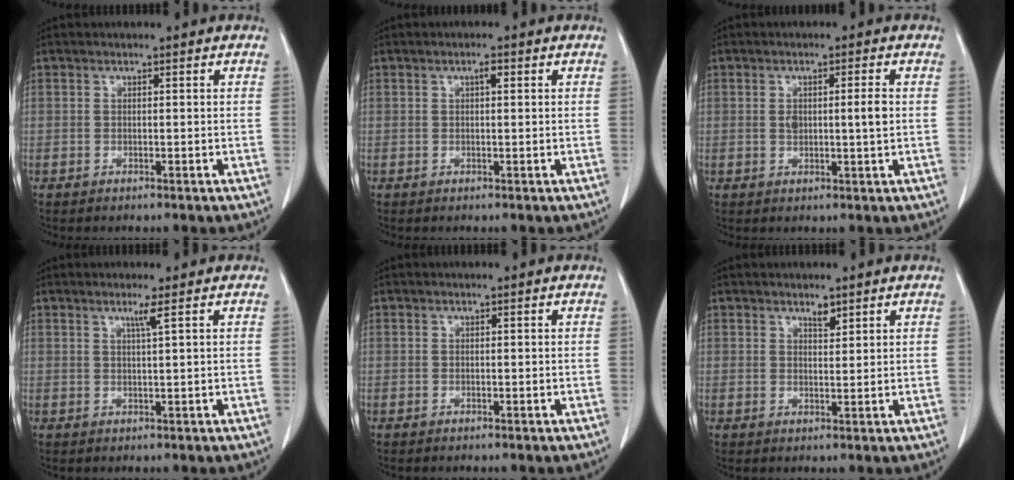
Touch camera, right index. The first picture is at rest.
{"total": 1.2, "force": [0.4, 0.3, 1.1], "torque": [-0.018, 0.003, 0.006]}
{"total": 3.8, "force": [0.4, 0.5, 3.8], "torque": [-0.066, 0.004, 0.010]}
{"total": 1.8, "force": [0.9, -0.6, 1.4], "torque": [-0.032, -0.005, 0.021]}
{"total": 0.0}
{"total": 1.7, "force": [1.4, 0.5, 0.8], "torque": [-0.013, -0.005, 0.023]}